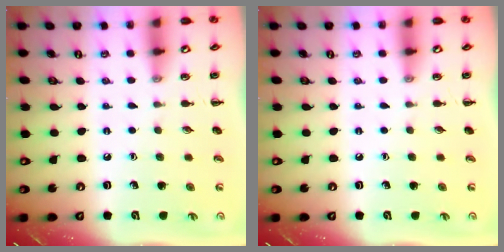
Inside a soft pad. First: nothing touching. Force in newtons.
{"total": 0.0}